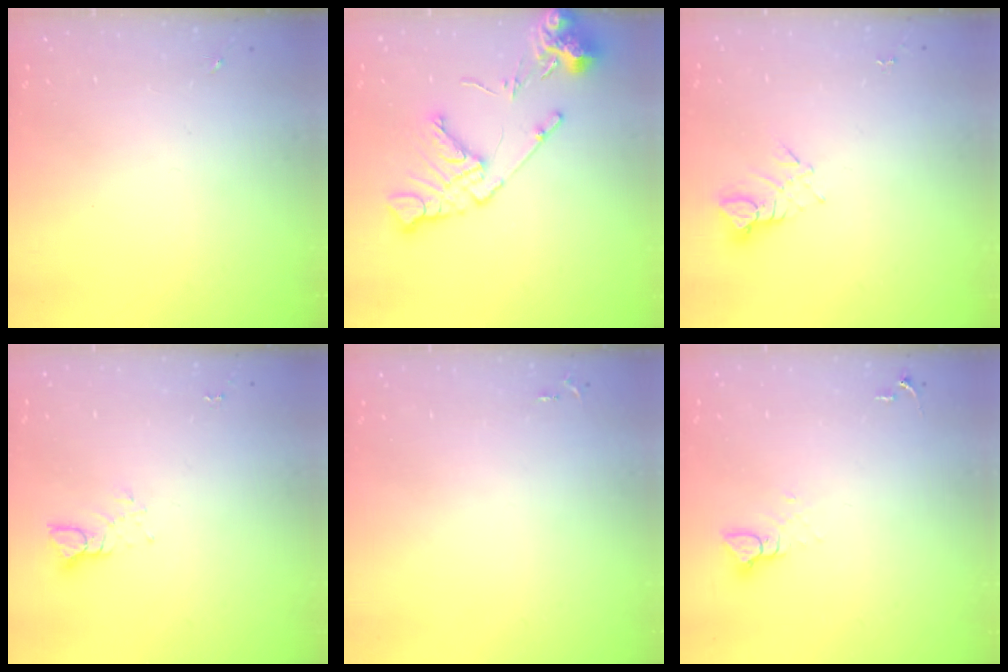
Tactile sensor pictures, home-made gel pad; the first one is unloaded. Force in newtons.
{"total": 15.5, "press": 15.4, "slide": 2.0}
{"total": 3.7, "press": 3.7, "slide": 0.2}
{"total": 3.8, "press": 3.8, "slide": 0.3}
{"total": 2.6, "press": 2.6, "slide": 0.3}
{"total": 3.7, "press": 3.7, "slide": 0.1}